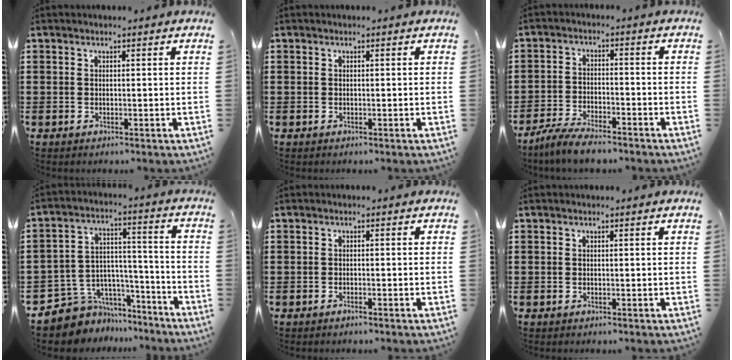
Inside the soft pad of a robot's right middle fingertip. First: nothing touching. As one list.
[{"total": 0.0}, {"total": 5.2, "force": [-4.8, 0.7, 1.9], "torque": [-0.045, -0.003, -0.097]}, {"total": 6.7, "force": [-5.4, 3.9, 0.1], "torque": [-0.021, 0.003, -0.106]}, {"total": 0.6, "force": [-0.5, 0.0, 0.3], "torque": [-0.007, -0.002, -0.010]}, {"total": 0.0}]